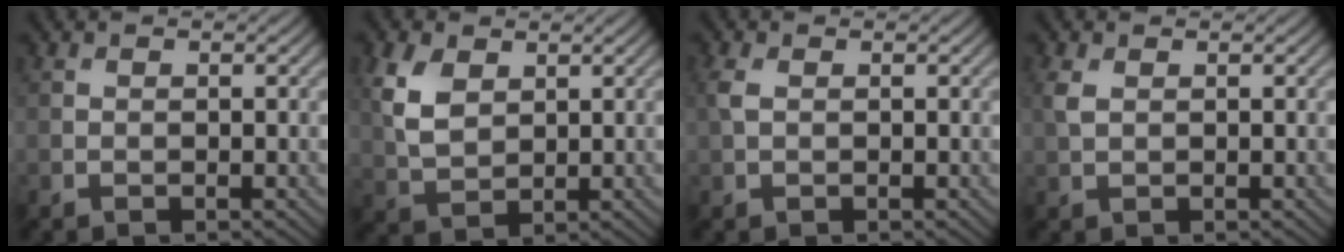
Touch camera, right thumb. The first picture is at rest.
{"total": 5.9, "force": [2.3, 3.8, 3.9], "torque": [-0.108, 0.002, 0.046]}
{"total": 1.7, "force": [0.4, 1.0, 1.3], "torque": [-0.041, 0.004, 0.005]}
{"total": 1.9, "force": [0.6, 1.2, 1.4], "torque": [-0.045, 0.003, 0.014]}